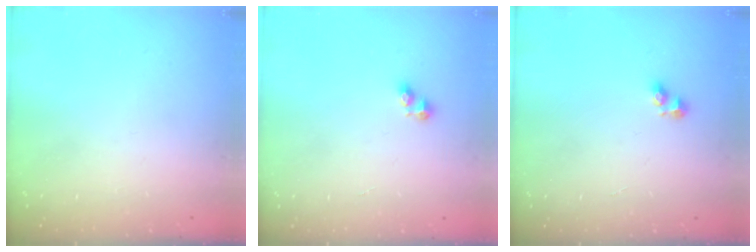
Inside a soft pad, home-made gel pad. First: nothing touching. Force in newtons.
{"total": 2.8, "press": 2.8, "slide": 0.4}
{"total": 2.6, "press": 2.6, "slide": 0.2}